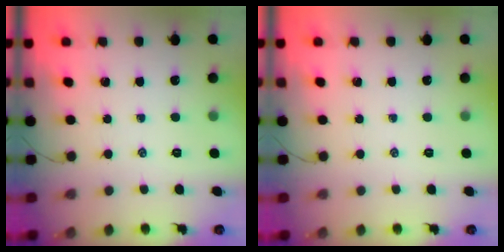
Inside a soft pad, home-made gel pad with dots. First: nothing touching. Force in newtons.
{"total": 0.0}